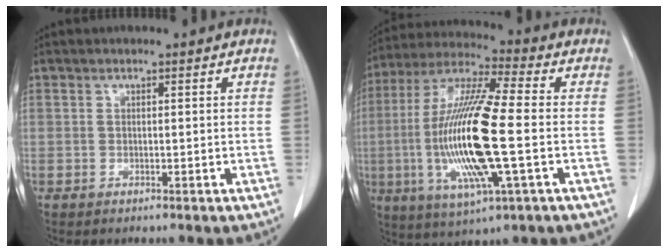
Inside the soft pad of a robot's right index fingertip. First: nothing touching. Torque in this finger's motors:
{"motor_torque": [2.14, 0.00, 0.66, 0.20]}